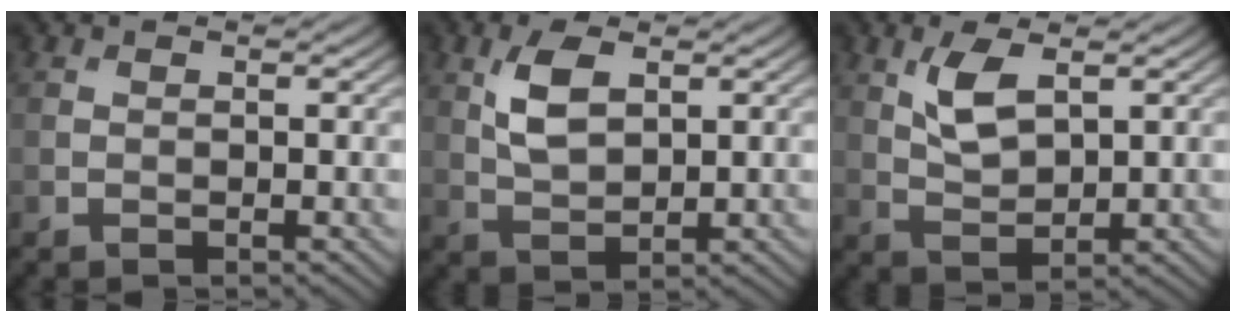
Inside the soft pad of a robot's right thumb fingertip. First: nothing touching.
{"total": 5.1, "force": [1.8, 2.6, 4.0], "torque": [-0.093, 0.001, 0.039]}
{"total": 4.9, "force": [2.1, 2.2, 3.9], "torque": [-0.091, -0.002, 0.044]}